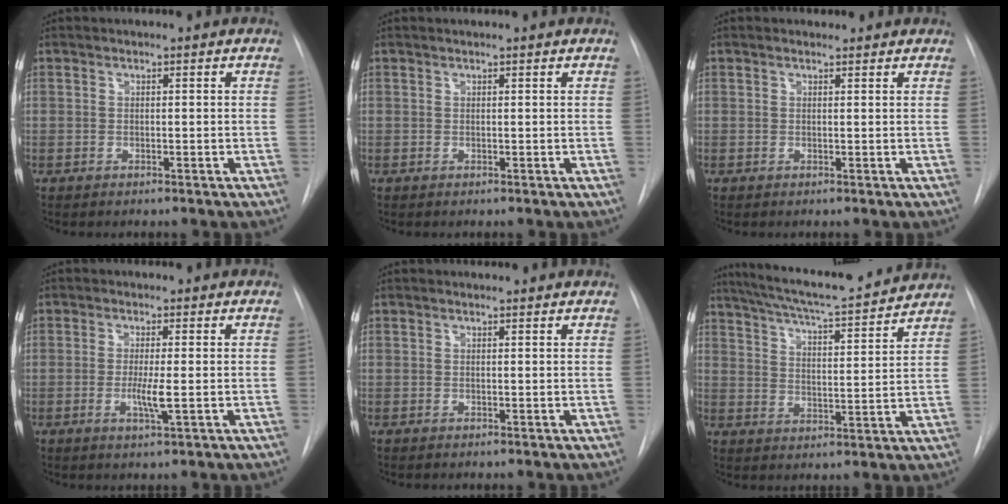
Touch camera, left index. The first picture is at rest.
{"total": 1.2, "force": [1.2, -0.1, 0.3], "torque": [-0.009, 0.011, 0.016]}
{"total": 1.7, "force": [1.6, 0.5, 0.3], "torque": [-0.011, 0.014, 0.019]}
{"total": 3.2, "force": [-0.5, 0.0, 3.1], "torque": [-0.064, -0.007, -0.008]}
{"total": 2.2, "force": [2.2, 0.3, 0.3], "torque": [-0.013, 0.013, 0.024]}
{"total": 18.7, "force": [16.9, 1.7, 7.7], "torque": [-0.131, 0.007, 0.244]}